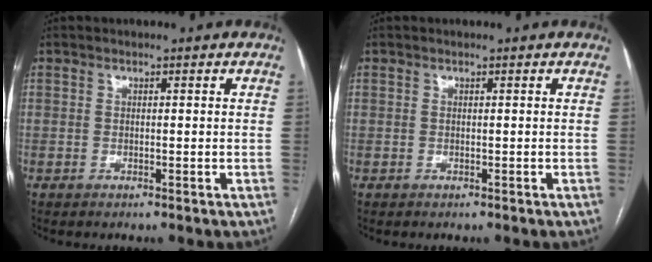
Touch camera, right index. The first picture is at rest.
{"total": 0.0}